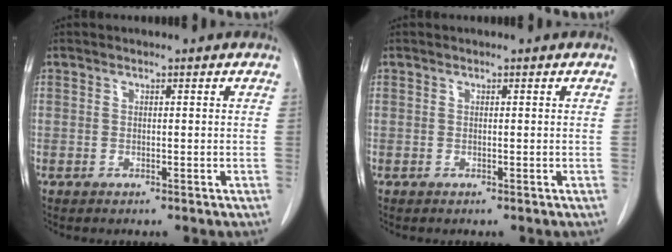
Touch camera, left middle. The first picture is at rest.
{"total": 0.0}